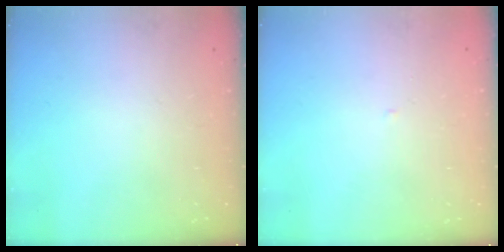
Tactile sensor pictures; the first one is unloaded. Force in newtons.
{"total": 1.6, "press": 1.6, "slide": 0.3}